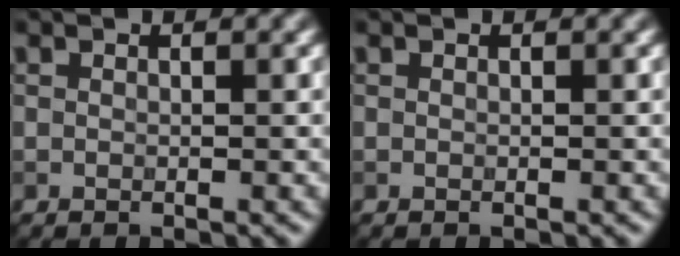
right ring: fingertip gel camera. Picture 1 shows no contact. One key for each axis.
{"total": 0.0}